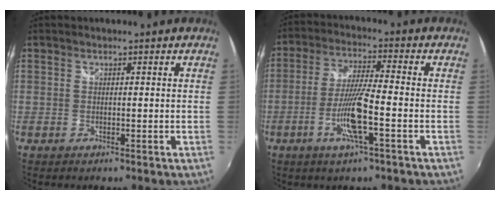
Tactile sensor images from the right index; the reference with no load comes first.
{"total": 9.5, "force": [-3.4, 0.6, 8.8], "torque": [-0.177, -0.006, -0.066]}